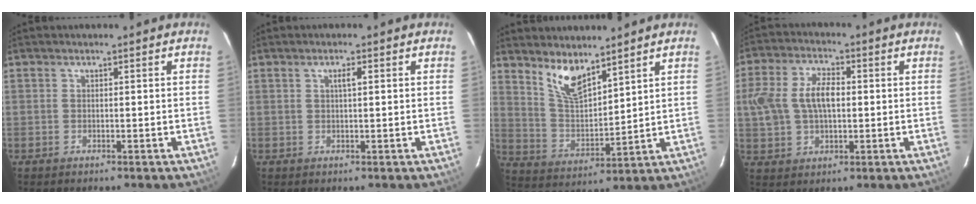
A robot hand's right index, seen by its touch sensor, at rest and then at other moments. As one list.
[{"total": 1.6, "force": [0.5, 0.3, 1.4], "torque": [-0.025, 0.005, 0.009]}, {"total": 8.9, "force": [6.6, 2.9, 5.2], "torque": [-0.100, -0.005, 0.137]}, {"total": 10.6, "force": [0.7, 6.3, 8.4], "torque": [-0.173, 0.016, 0.018]}]